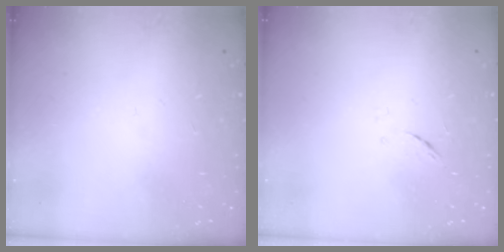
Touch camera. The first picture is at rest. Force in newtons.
{"total": 4.8, "press": 4.6, "slide": 1.3}